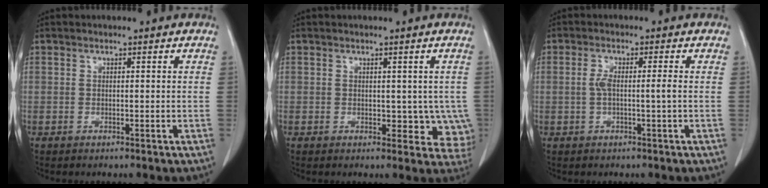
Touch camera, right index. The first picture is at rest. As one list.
[{"total": 5.1, "force": [0.2, 3.6, 3.7], "torque": [-0.011, -0.001, 0.008]}, {"total": 3.0, "force": [-0.3, 0.1, 3.0], "torque": [-0.062, 0.005, -0.004]}]